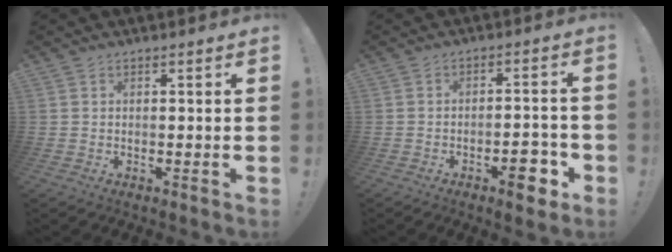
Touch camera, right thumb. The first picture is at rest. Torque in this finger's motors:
{"motor_torque": [1.33, 1.16, 0.74, -0.60, 0.28]}